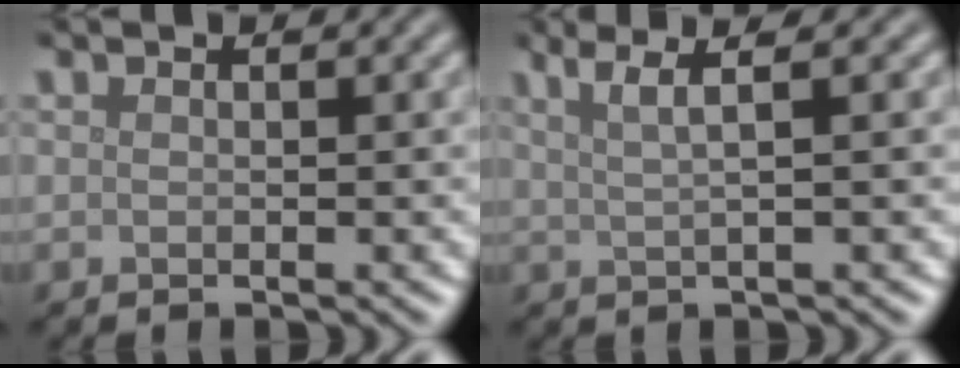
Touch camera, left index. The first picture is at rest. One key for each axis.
{"total": 3.8, "fx": 2.1, "fy": 1.2, "fz": 3.0, "tx": -0.038, "ty": 0.014, "tz": 0.011}